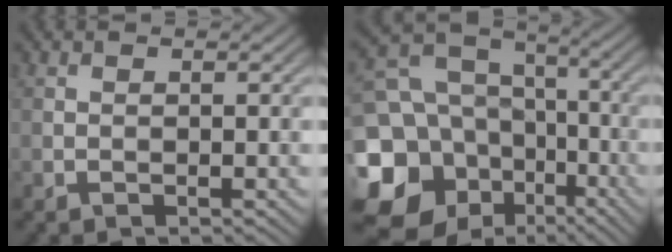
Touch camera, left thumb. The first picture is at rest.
{"total": 18.3, "force": [-5.1, 15.4, 8.4], "torque": [-0.252, -0.026, -0.097]}